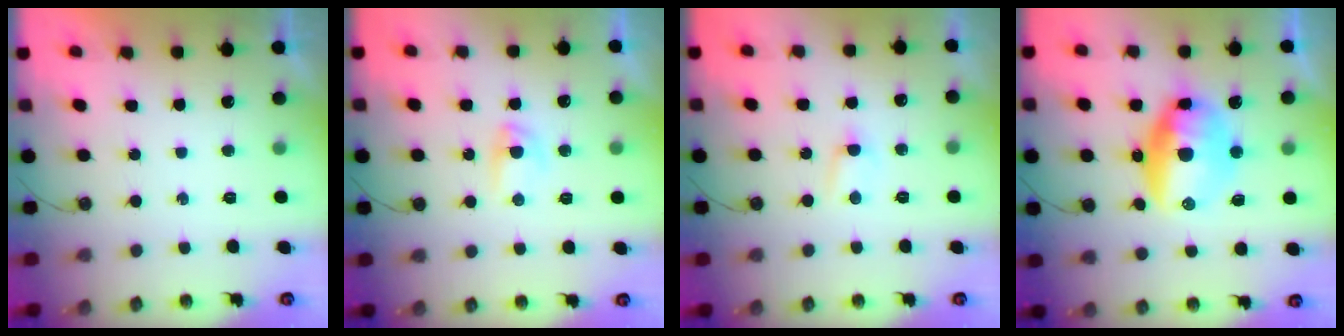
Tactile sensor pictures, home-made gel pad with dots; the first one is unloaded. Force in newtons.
{"total": 2.9, "press": 2.9, "slide": 0.5}
{"total": 2.8, "press": 2.8, "slide": 0.4}
{"total": 13.4, "press": 13.1, "slide": 2.7}